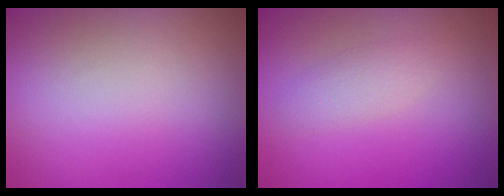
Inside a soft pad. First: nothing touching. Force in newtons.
{"total": 1.6, "press": 1.6, "slide": 0.0}